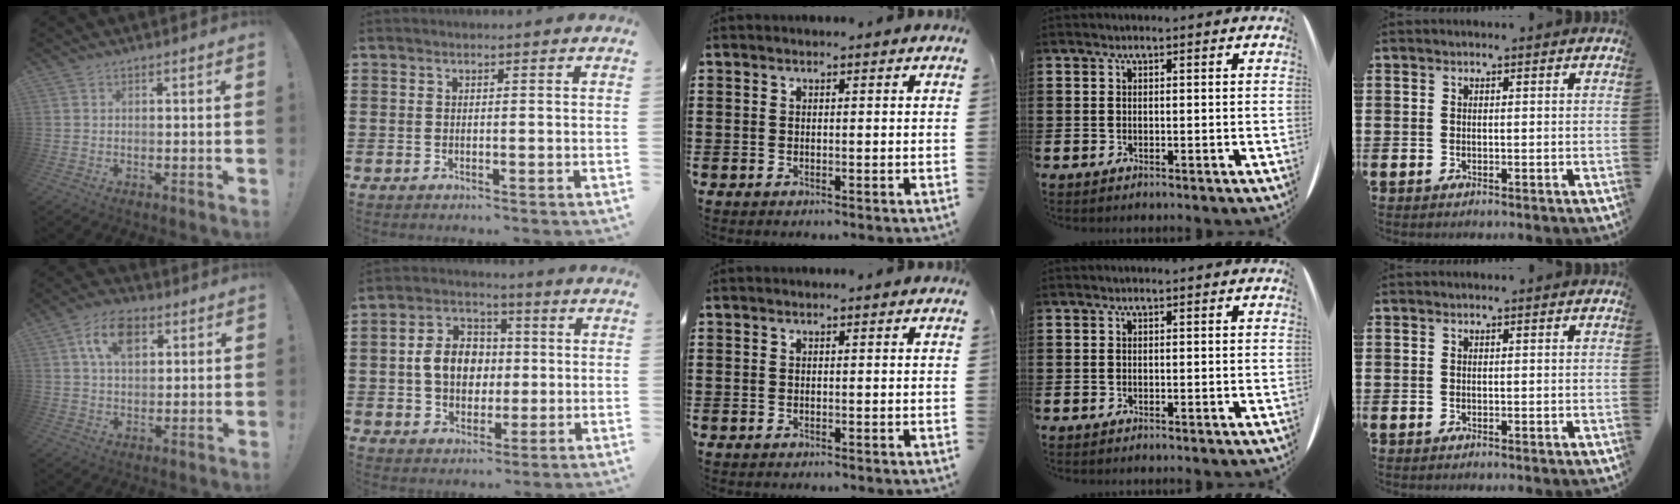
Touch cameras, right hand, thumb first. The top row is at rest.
{"thumb": {"total": 10.5, "force": [4.1, 6.5, 7.1], "torque": [-0.117, 0.008, 0.076]}, "index": {"total": 8.0, "force": [0.0, 6.2, 5.1], "torque": [-0.116, 0.013, -0.006]}}